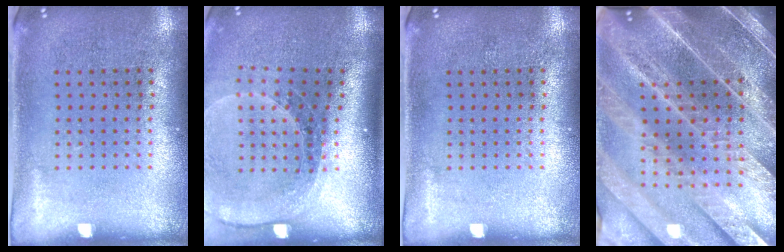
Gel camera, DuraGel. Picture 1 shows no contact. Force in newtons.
{"total": 1.8, "press": 1.6, "slide": 0.7}
{"total": 0.0}
{"total": 5.0, "press": 4.3, "slide": 2.6}